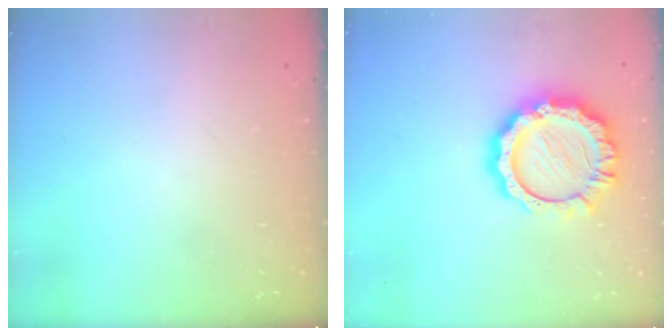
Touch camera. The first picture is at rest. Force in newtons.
{"total": 14.4, "press": 14.3, "slide": 1.2}